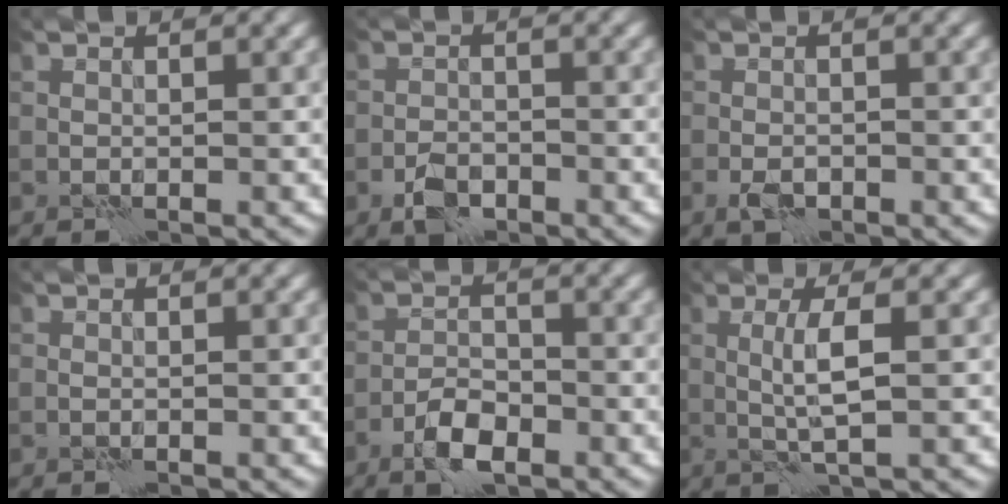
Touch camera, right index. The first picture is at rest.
{"total": 2.7, "force": [-1.7, 1.4, 1.5], "torque": [-0.025, 0.003, -0.035]}
{"total": 1.6, "force": [-0.8, 0.8, 1.1], "torque": [-0.022, -0.001, -0.017]}
{"total": 0.0}
{"total": 3.5, "force": [-2.2, 1.4, 2.3], "torque": [-0.039, 0.006, -0.045]}
{"total": 2.9, "force": [0.3, 0.4, 2.8], "torque": [-0.058, 0.005, 0.007]}